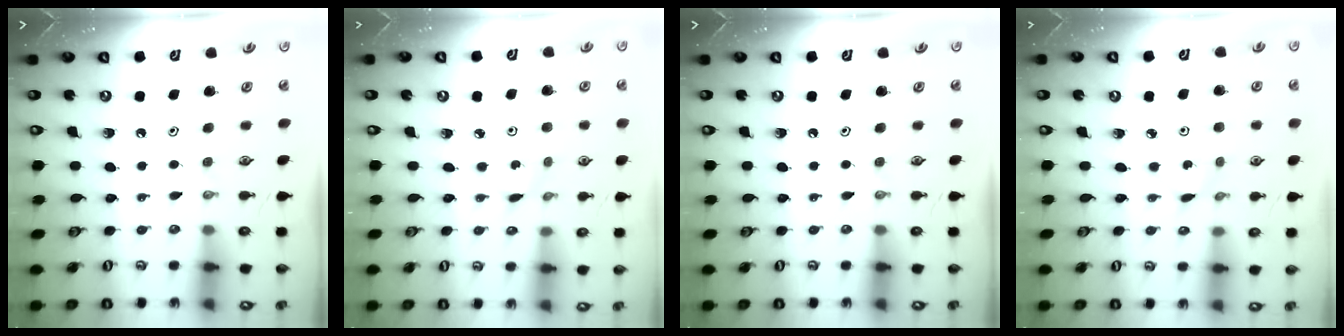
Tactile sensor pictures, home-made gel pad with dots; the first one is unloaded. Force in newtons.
{"total": 1.3, "press": 1.3, "slide": 0.1}
{"total": 0.0}
{"total": 1.2, "press": 1.2, "slide": 0.2}